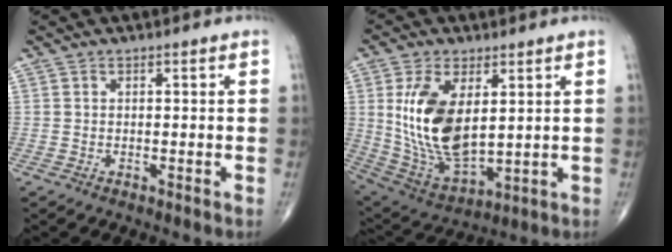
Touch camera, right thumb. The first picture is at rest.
{"total": 16.4, "force": [3.2, 8.5, 13.7], "torque": [-0.252, -0.022, 0.078]}